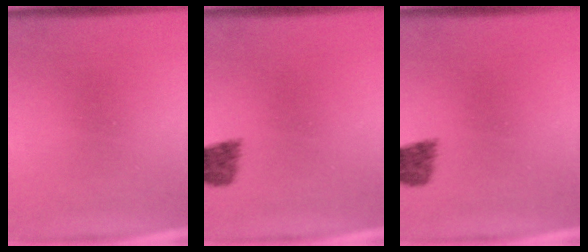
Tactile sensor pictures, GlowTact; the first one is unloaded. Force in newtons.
{"total": 2.3}
{"total": 2.3}